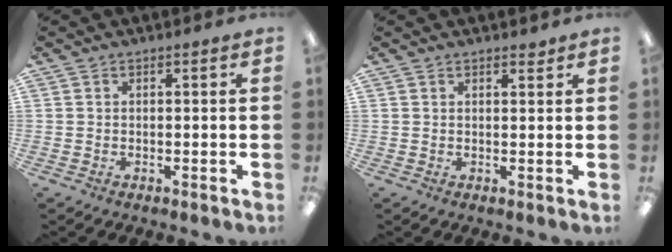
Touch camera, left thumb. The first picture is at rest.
{"total": 1.5, "force": [1.3, 0.4, 0.6], "torque": [-0.005, -0.005, 0.021]}